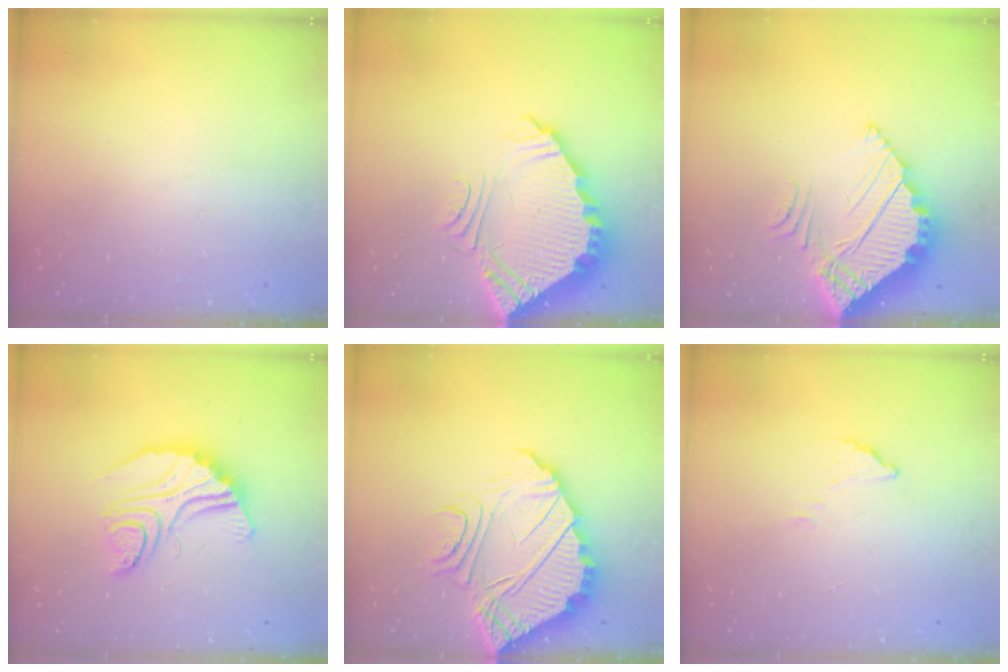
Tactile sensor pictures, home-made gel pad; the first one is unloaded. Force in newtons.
{"total": 5.8, "press": 5.8, "slide": 0.4}
{"total": 6.3, "press": 6.3, "slide": 0.4}
{"total": 13.7, "press": 13.7, "slide": 1.4}
{"total": 10.2, "press": 10.1, "slide": 0.7}
{"total": 2.8, "press": 2.8, "slide": 0.1}